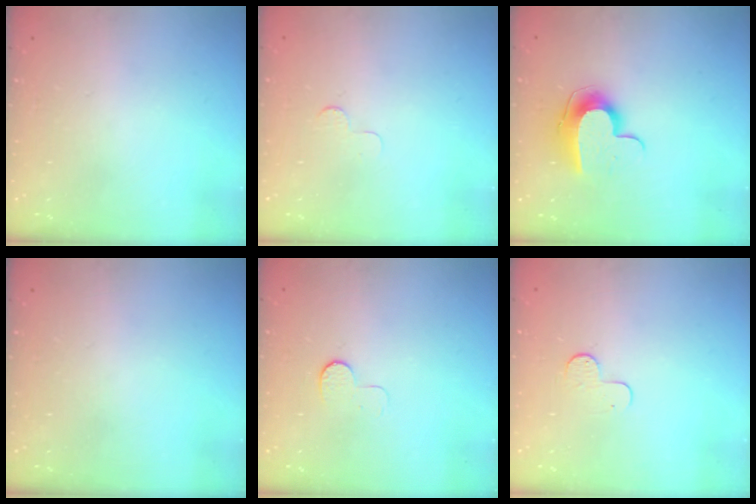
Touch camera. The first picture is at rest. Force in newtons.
{"total": 2.5, "press": 2.5, "slide": 0.2}
{"total": 9.8, "press": 9.8, "slide": 0.1}
{"total": 0.0}
{"total": 5.7, "press": 5.6, "slide": 0.6}
{"total": 5.0, "press": 5.0, "slide": 0.4}